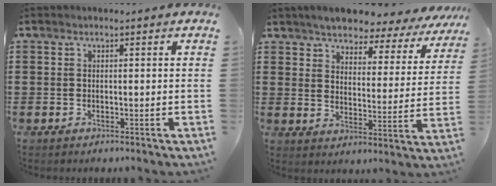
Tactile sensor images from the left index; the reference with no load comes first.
{"total": 4.9, "force": [4.7, 0.9, 1.1], "torque": [-0.047, -0.029, 0.077]}